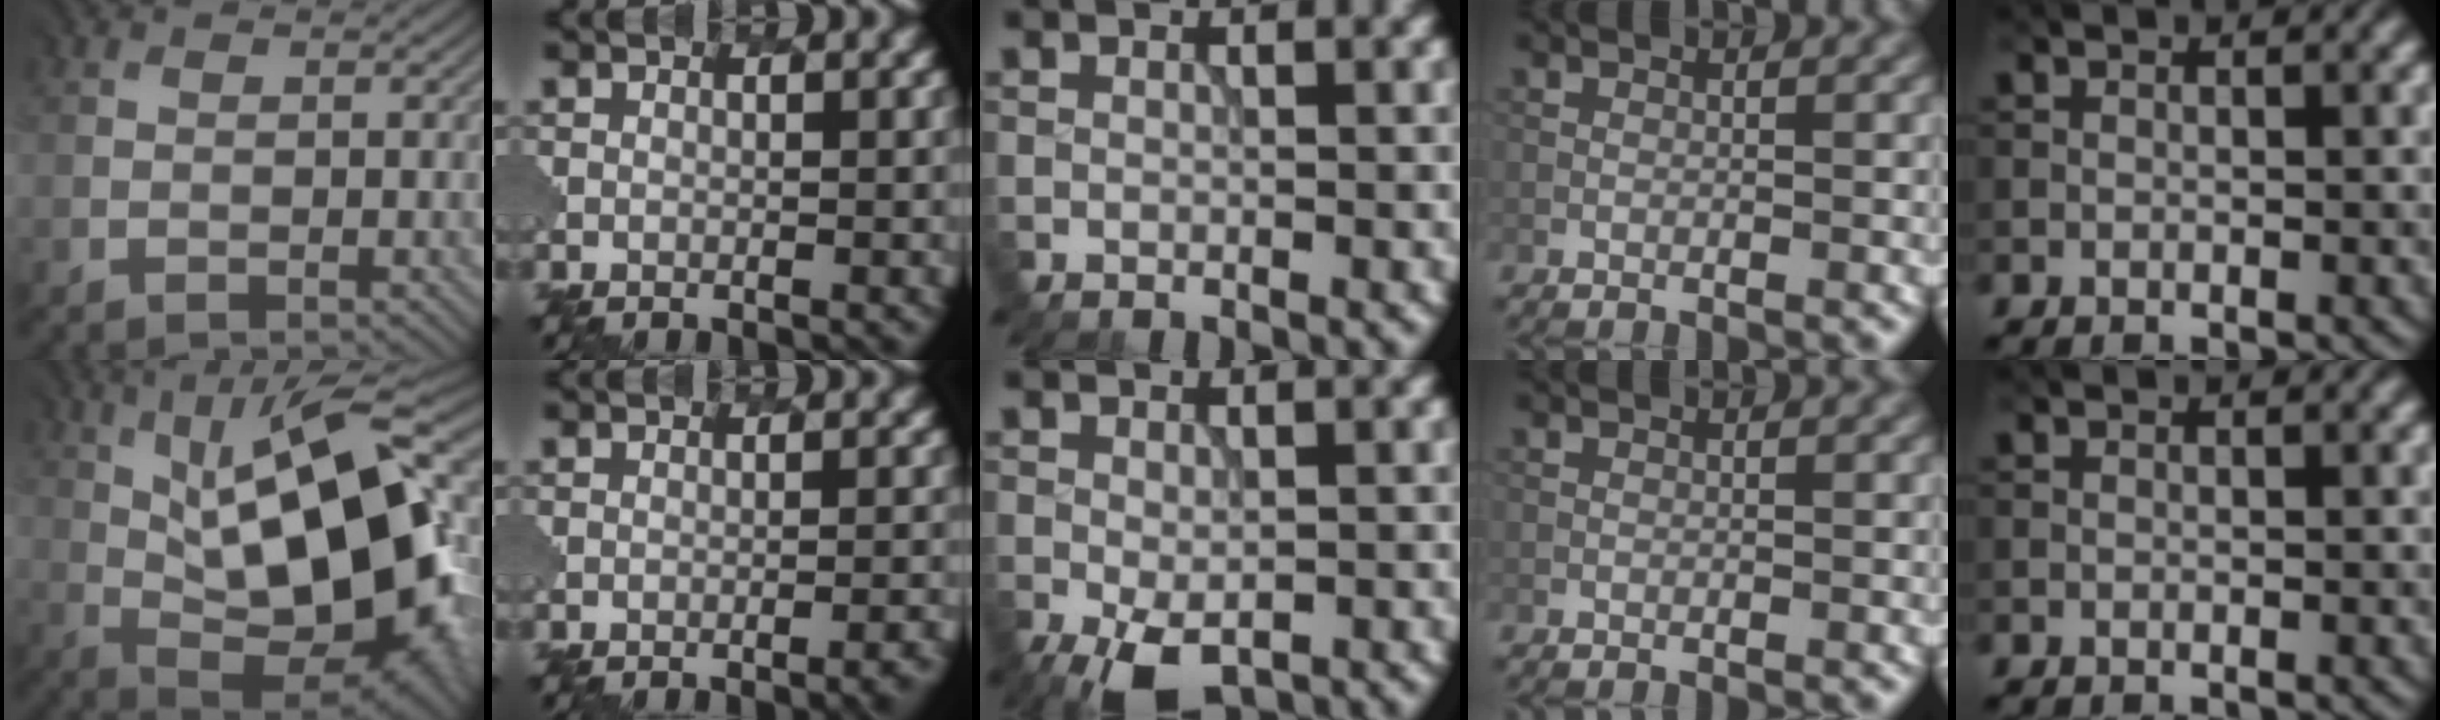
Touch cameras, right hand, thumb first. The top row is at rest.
{"thumb": {"total": 19.5, "force": [2.7, 8.3, 17.4], "torque": [-0.267, 0.018, 0.048]}, "index": {"total": 2.5, "force": [-1.5, 0.8, 1.8], "torque": [-0.010, 0.012, -0.020]}, "middle": {"total": 4.1, "force": [-1.9, 2.0, 3.0], "torque": [-0.058, -0.014, -0.030]}}